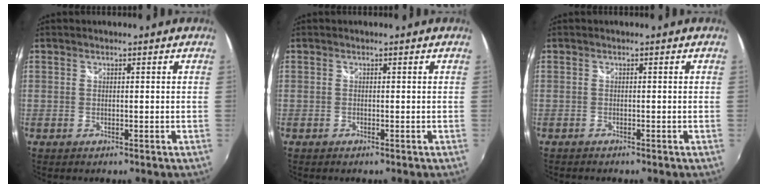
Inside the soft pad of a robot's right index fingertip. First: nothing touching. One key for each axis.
{"total": 0.0}
{"total": 0.8, "fx": -0.8, "fy": 0.2, "fz": 0.1, "tx": -0.005, "ty": -0.005, "tz": -0.016}